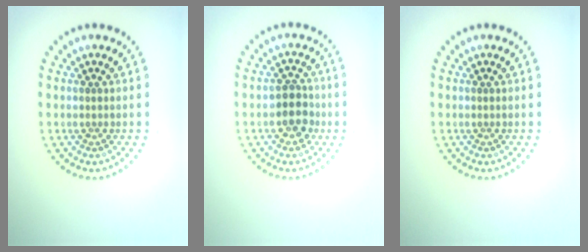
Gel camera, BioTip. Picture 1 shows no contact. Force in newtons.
{"total": 2.9, "press": 2.8, "slide": 0.9}
{"total": 0.0}